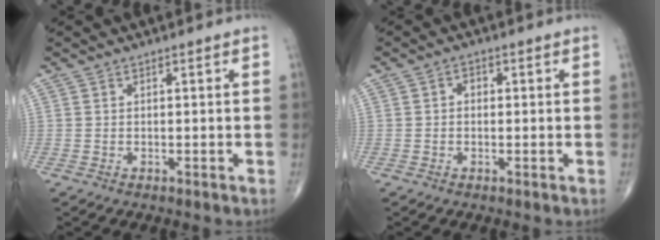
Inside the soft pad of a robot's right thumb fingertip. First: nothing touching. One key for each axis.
{"total": 1.5, "fx": 0.1, "fy": 1.2, "fz": 1.0, "tx": -0.006, "ty": 0.009, "tz": -0.003}